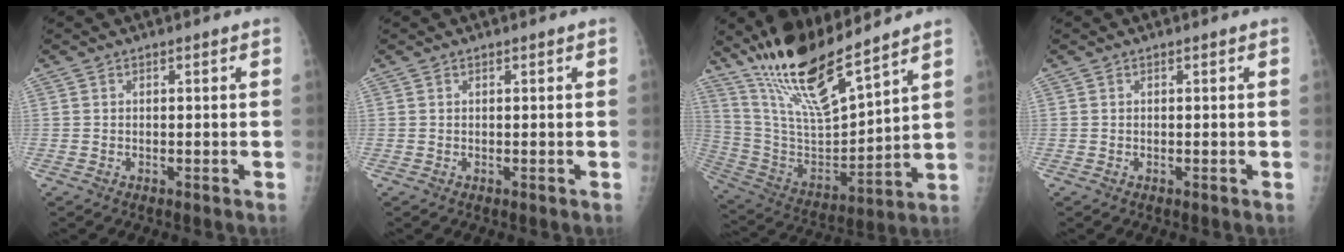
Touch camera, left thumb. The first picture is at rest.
{"total": 0.0}
{"total": 18.3, "force": [14.3, 3.4, 10.9], "torque": [-0.179, -0.078, 0.282]}
{"total": 0.0}